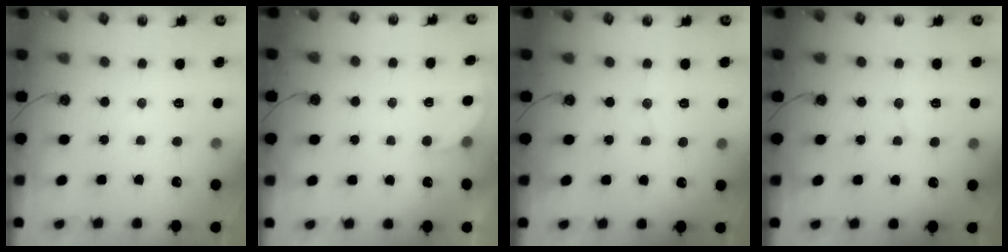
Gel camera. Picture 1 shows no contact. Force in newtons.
{"total": 2.3, "press": 2.3, "slide": 0.5}
{"total": 4.4, "press": 4.2, "slide": 1.2}
{"total": 5.1, "press": 5.0, "slide": 0.6}